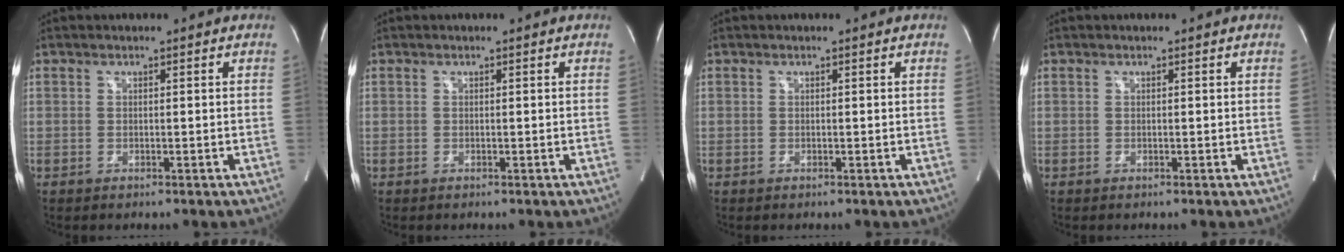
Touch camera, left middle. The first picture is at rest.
{"total": 0.0}
{"total": 0.0}
{"total": 0.0}